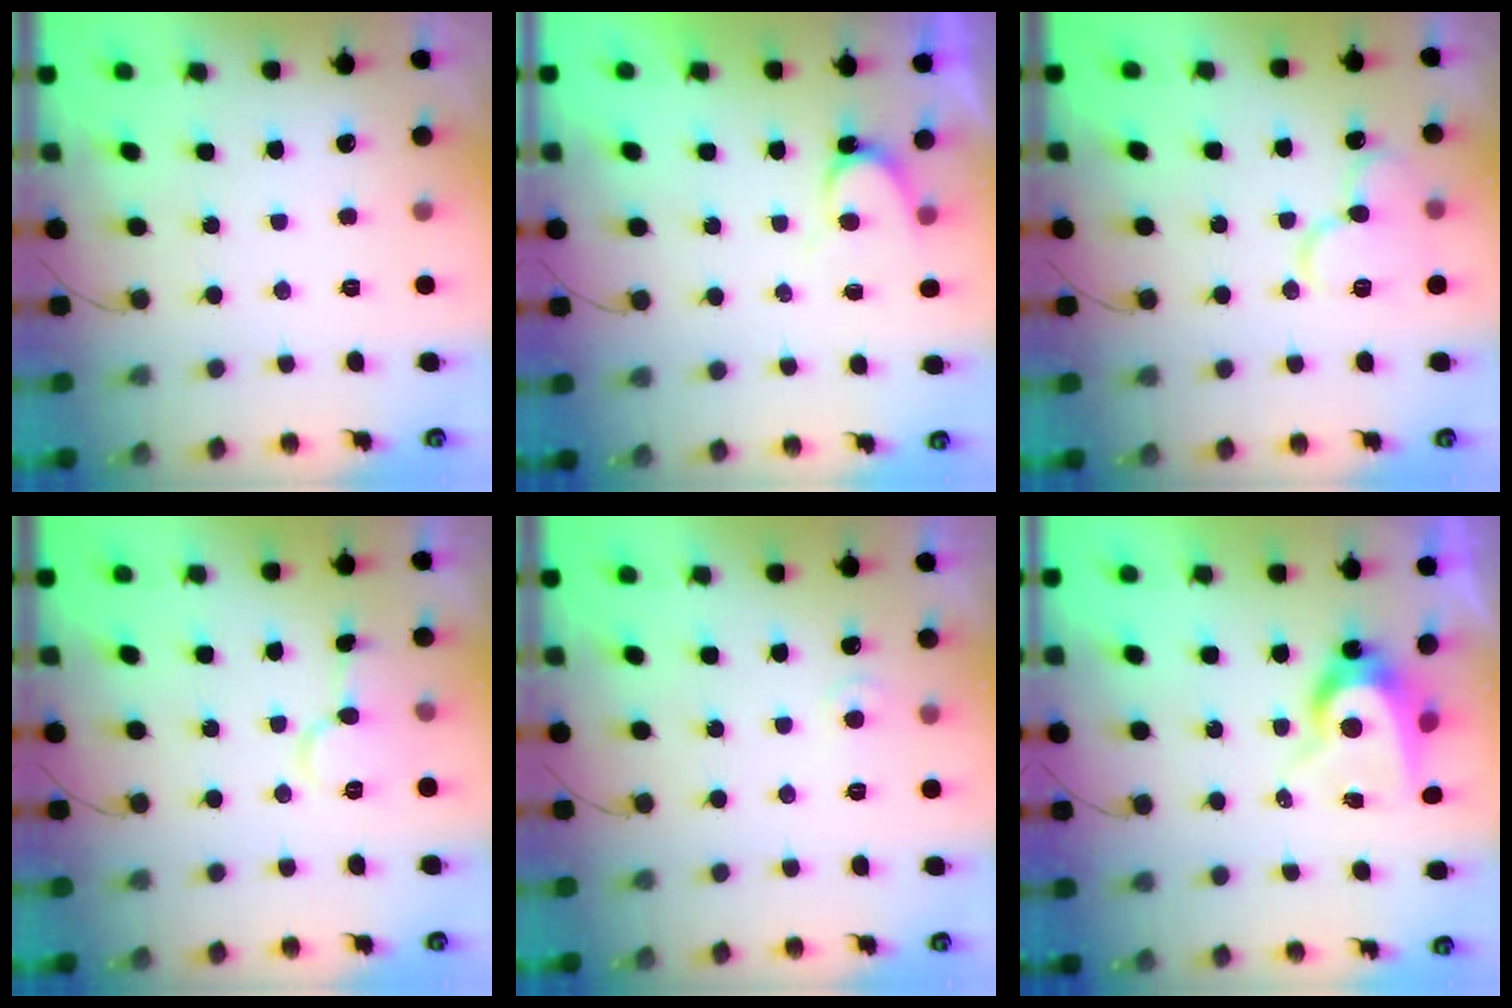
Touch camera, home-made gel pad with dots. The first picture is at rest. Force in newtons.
{"total": 5.4, "press": 5.3, "slide": 0.4}
{"total": 12.4, "press": 12.3, "slide": 1.5}
{"total": 7.7, "press": 7.7, "slide": 0.2}
{"total": 3.6, "press": 3.6, "slide": 0.4}
{"total": 8.2, "press": 8.2, "slide": 0.6}